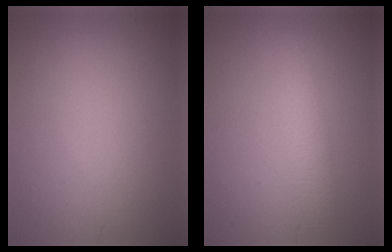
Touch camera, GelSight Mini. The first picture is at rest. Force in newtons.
{"total": 2.8, "press": 2.8, "slide": 0.1}